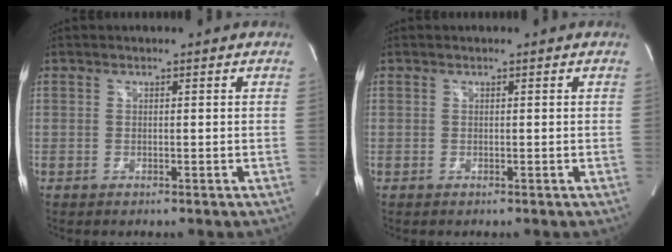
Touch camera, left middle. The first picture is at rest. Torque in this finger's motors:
{"motor_torque": [0.00, 0.00, 0.00, 0.00]}